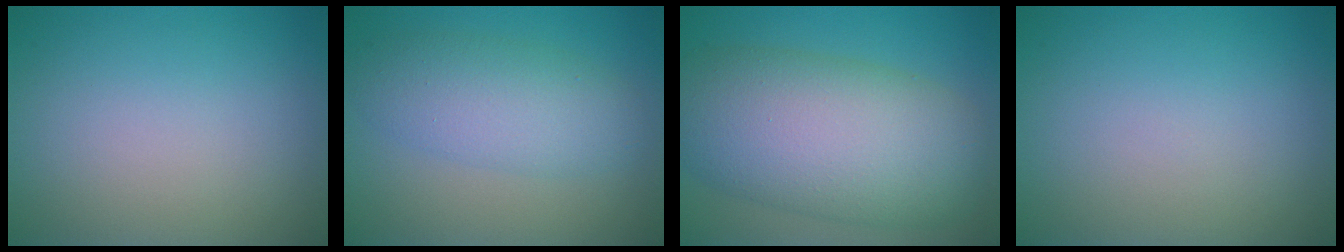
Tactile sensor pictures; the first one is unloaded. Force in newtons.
{"total": 4.9, "press": 4.9, "slide": 0.2}
{"total": 11.5, "press": 11.5, "slide": 0.3}
{"total": 0.0}